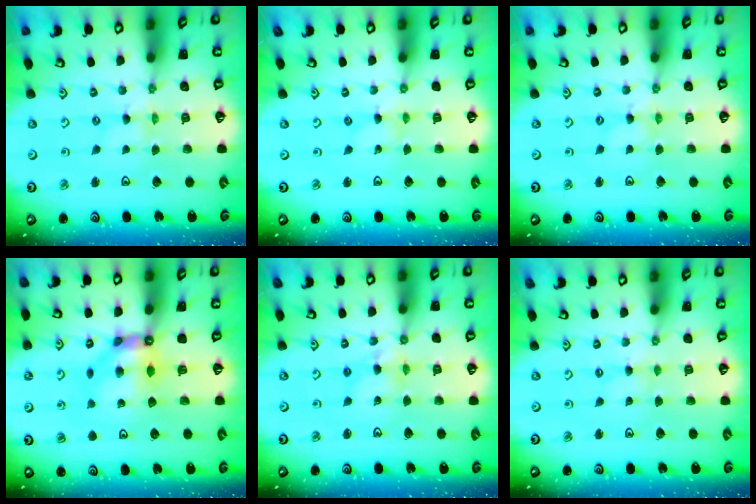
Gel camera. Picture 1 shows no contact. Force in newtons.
{"total": 0.0}
{"total": 1.7, "press": 1.7, "slide": 0.2}
{"total": 8.1, "press": 8.0, "slide": 0.8}
{"total": 4.9, "press": 4.8, "slide": 0.5}
{"total": 1.7, "press": 1.7, "slide": 0.3}